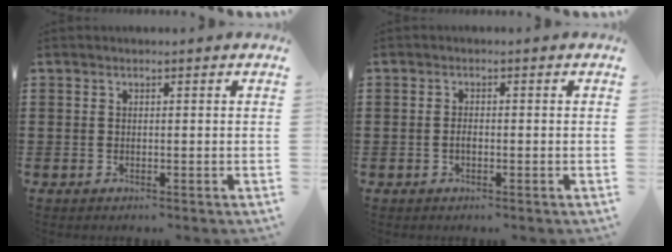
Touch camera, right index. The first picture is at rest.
{"total": 1.1, "force": [-0.4, 0.5, 1.0], "torque": [-0.020, 0.000, -0.008]}